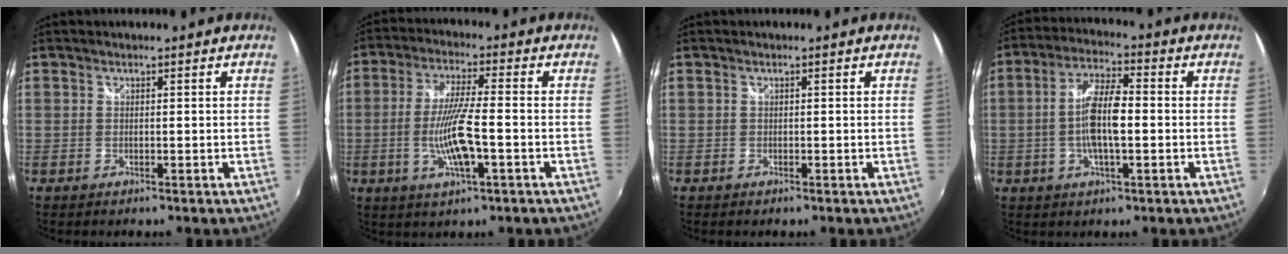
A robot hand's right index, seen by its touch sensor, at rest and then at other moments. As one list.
[{"total": 10.0, "force": [-2.8, 1.4, 9.5], "torque": [-0.185, -0.009, -0.052]}, {"total": 0.6, "force": [-0.5, 0.3, 0.1], "torque": [-0.005, -0.002, -0.011]}, {"total": 9.2, "force": [-1.1, 2.6, 8.7], "torque": [-0.172, 0.007, -0.022]}]